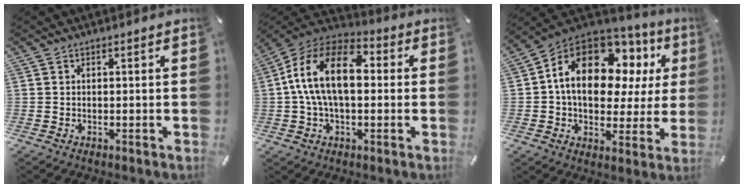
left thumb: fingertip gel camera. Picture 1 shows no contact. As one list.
[{"total": 15.9, "force": [1.0, 9.4, 12.7], "torque": [-0.275, 0.012, 0.015]}, {"total": 17.2, "force": [5.5, 11.3, 11.8], "torque": [-0.205, -0.026, 0.093]}]